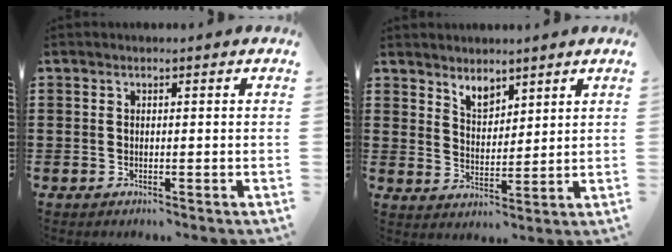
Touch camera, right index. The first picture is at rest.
{"total": 3.8, "force": [3.3, 1.6, 1.0], "torque": [-0.021, -0.005, 0.060]}